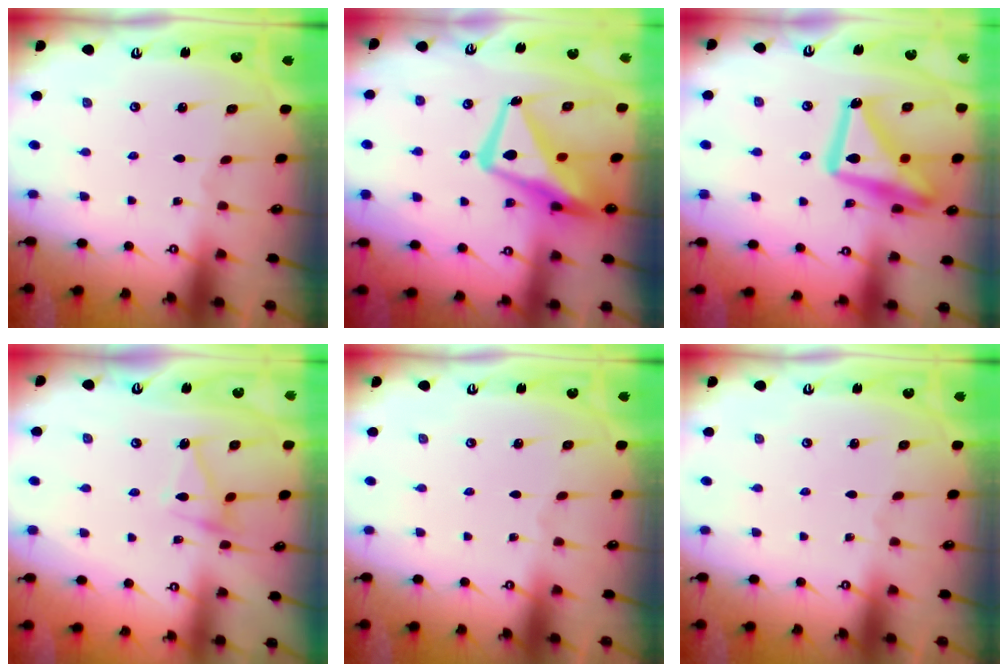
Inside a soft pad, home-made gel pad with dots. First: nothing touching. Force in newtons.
{"total": 15.2, "press": 15.1, "slide": 1.9}
{"total": 18.5, "press": 18.4, "slide": 1.6}
{"total": 11.5, "press": 11.5, "slide": 0.7}
{"total": 0.0}
{"total": 0.0}